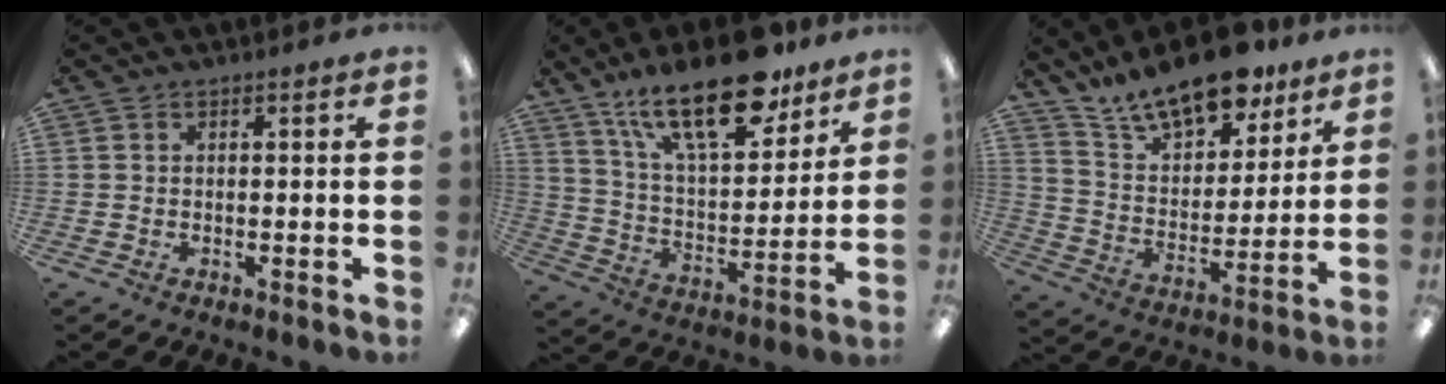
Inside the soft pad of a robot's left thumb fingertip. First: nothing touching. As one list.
[{"total": 22.2, "force": [15.2, 8.3, 13.8], "torque": [-0.229, -0.081, 0.260]}, {"total": 17.1, "force": [14.1, 6.4, 7.2], "torque": [-0.140, -0.087, 0.250]}]